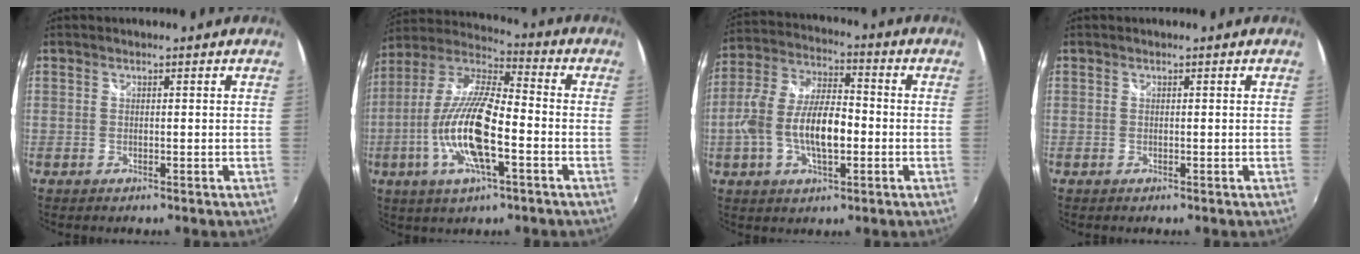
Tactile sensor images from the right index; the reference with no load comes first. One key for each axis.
{"total": 17.1, "fx": -5.0, "fy": 4.8, "fz": 15.6, "tx": -0.313, "ty": -0.010, "tz": -0.100}
{"total": 13.3, "fx": -2.6, "fy": 5.6, "fz": 11.8, "tx": -0.235, "ty": 0.003, "tz": -0.046}
{"total": 0.0}